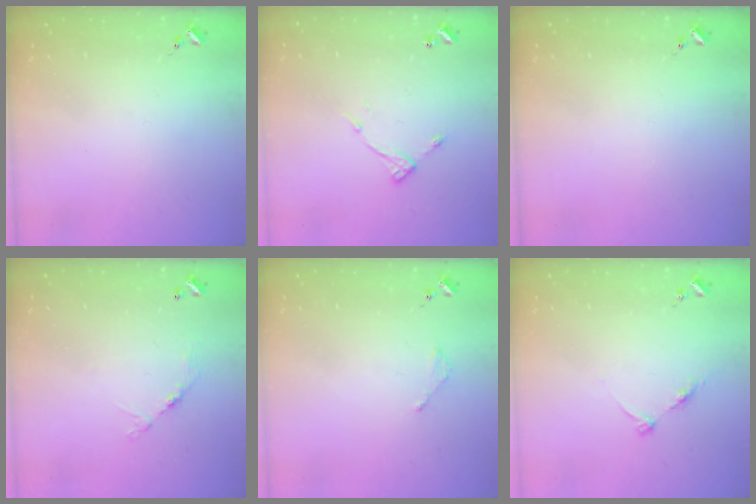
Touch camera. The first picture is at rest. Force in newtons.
{"total": 7.9, "press": 7.9, "slide": 0.3}
{"total": 0.0}
{"total": 6.7, "press": 6.7, "slide": 0.5}
{"total": 2.0, "press": 2.0, "slide": 0.3}
{"total": 6.2, "press": 6.2, "slide": 0.7}